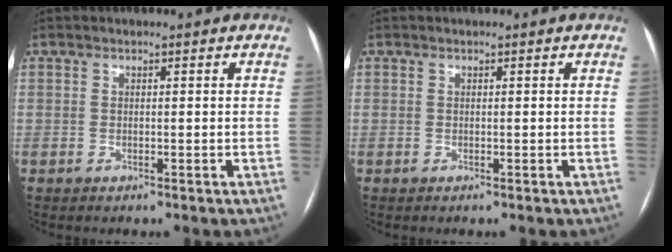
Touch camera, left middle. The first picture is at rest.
{"total": 0.0}